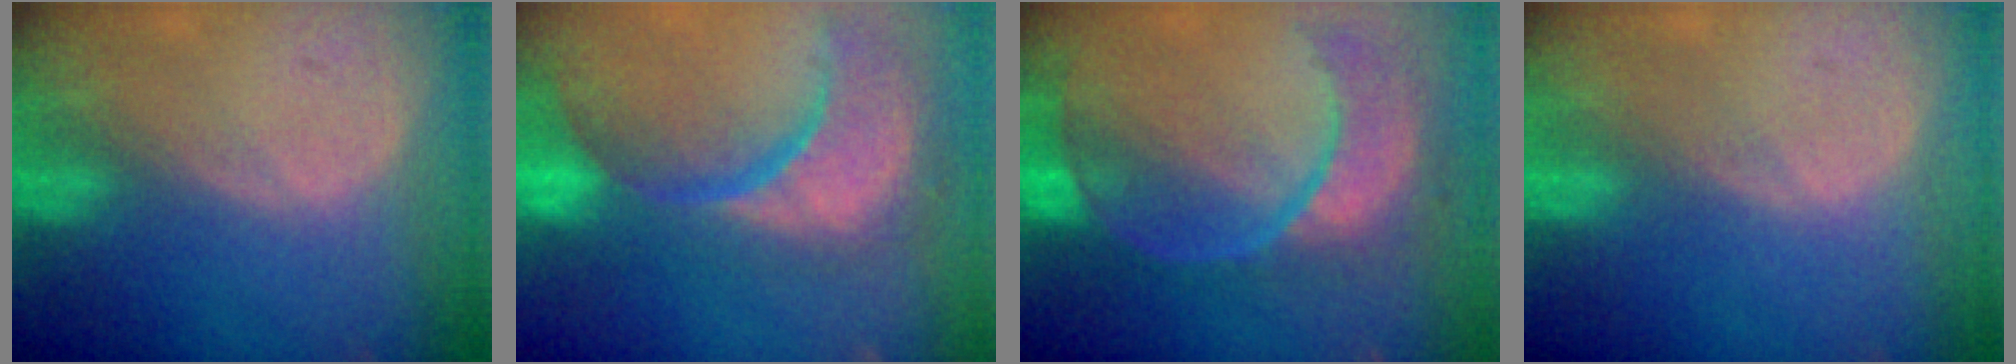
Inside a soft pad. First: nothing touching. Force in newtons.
{"total": 15.4, "press": 12.1, "slide": 9.6}
{"total": 11.2, "press": 9.4, "slide": 6.1}
{"total": 0.0}